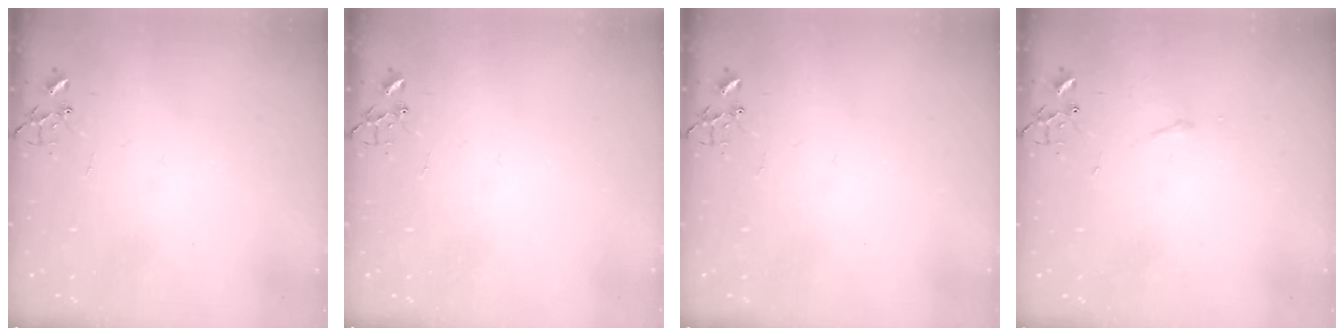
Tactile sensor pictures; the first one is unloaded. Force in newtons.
{"total": 0.0}
{"total": 0.0}
{"total": 2.9, "press": 2.9, "slide": 0.5}